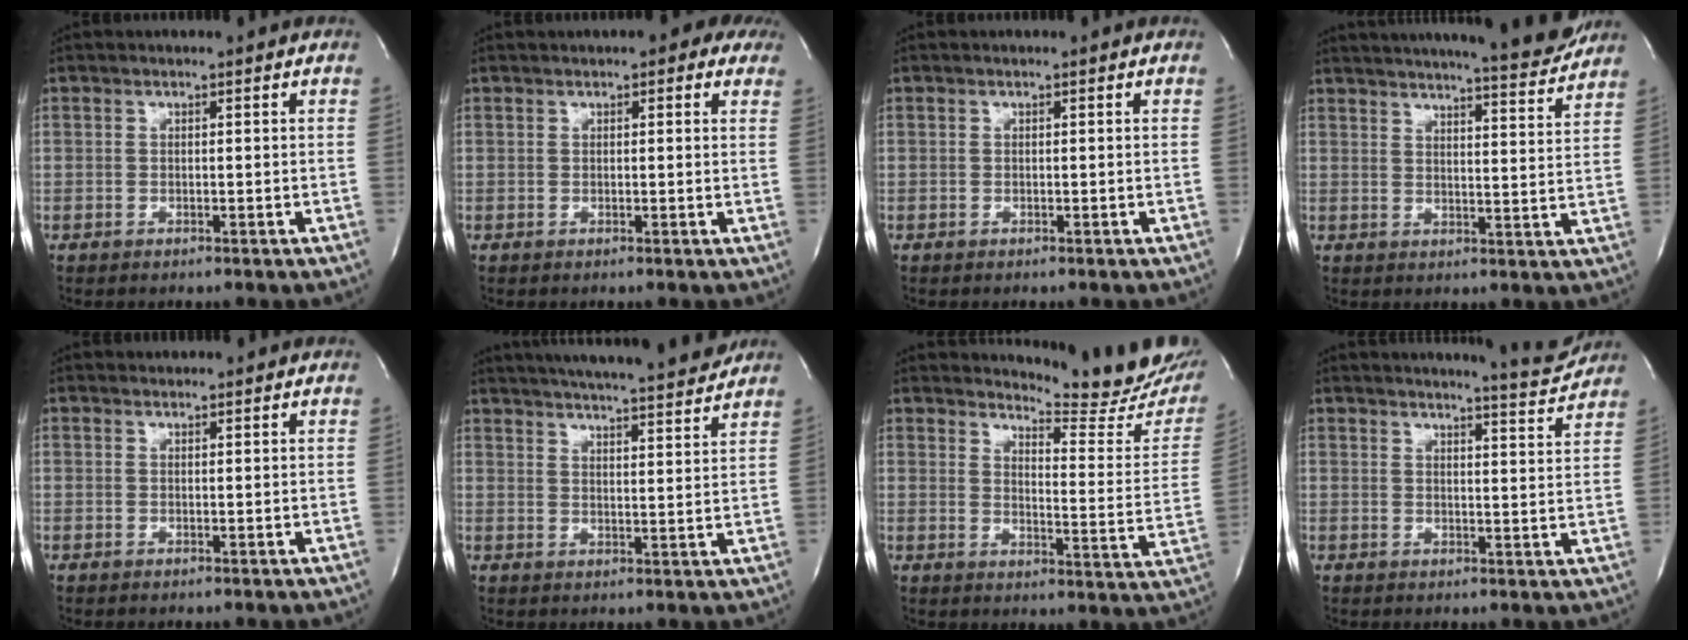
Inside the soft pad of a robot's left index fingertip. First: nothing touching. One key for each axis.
{"total": 5.7, "fx": 4.2, "fy": 2.0, "fz": 3.3, "tx": -0.027, "ty": 0.014, "tz": 0.041}
{"total": 0.0}
{"total": 17.9, "fx": 16.6, "fy": 0.6, "fz": 6.8, "tx": -0.103, "ty": -0.030, "tz": 0.211}
{"total": 2.6, "fx": 2.6, "fy": 0.5, "fz": 0.2, "tx": -0.011, "ty": 0.016, "tz": 0.031}
{"total": 19.1, "fx": 17.5, "fy": 0.8, "fz": 7.5, "tx": -0.125, "ty": -0.009, "tz": 0.235}
{"total": 16.6, "fx": 16.2, "fy": 0.8, "fz": 3.6, "tx": -0.041, "ty": -0.122, "tz": 0.179}
{"total": 7.2, "fx": 7.1, "fy": -0.5, "fz": 1.1, "tx": -0.023, "ty": -0.026, "tz": 0.086}